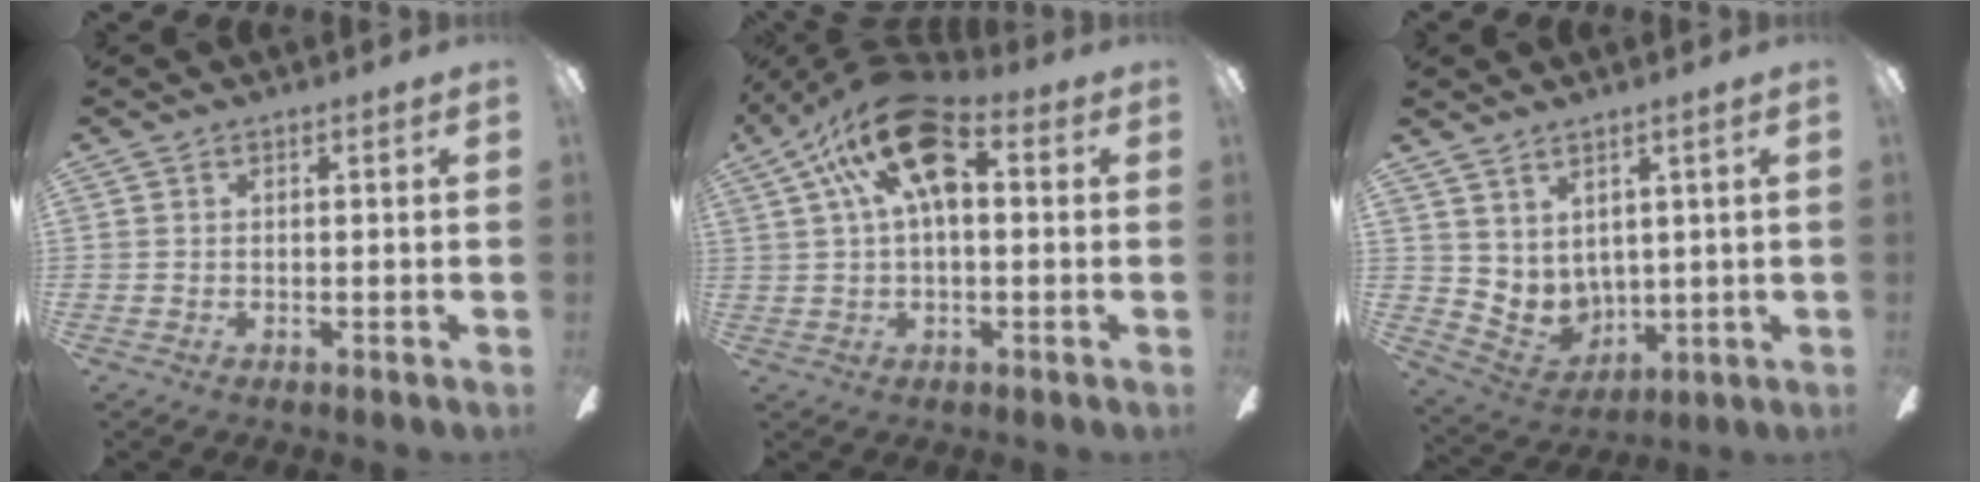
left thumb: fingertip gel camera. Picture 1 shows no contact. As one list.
[{"total": 18.0, "force": [6.4, 8.8, 14.4], "torque": [-0.251, -0.015, 0.108]}, {"total": 5.6, "force": [4.2, 3.7, 0.8], "torque": [-0.037, -0.034, 0.085]}]